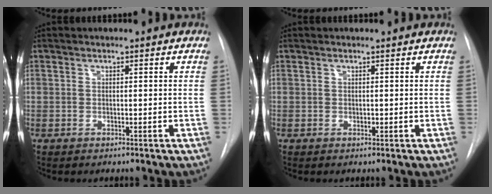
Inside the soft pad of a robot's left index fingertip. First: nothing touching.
{"total": 0.0}